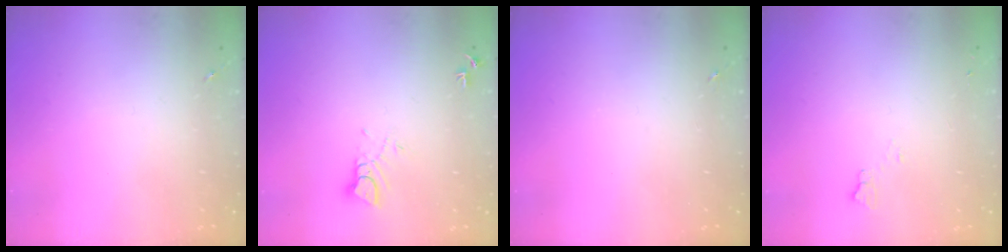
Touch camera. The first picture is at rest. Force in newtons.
{"total": 3.8, "press": 3.8, "slide": 0.2}
{"total": 0.0}
{"total": 4.6, "press": 4.5, "slide": 0.6}